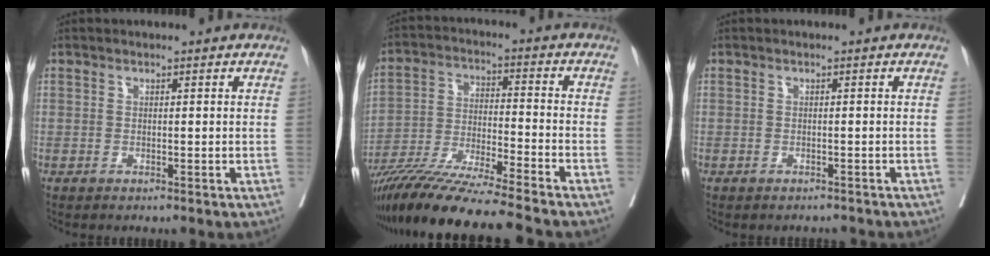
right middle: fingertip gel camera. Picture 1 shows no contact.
{"total": 16.5, "force": [-14.2, -1.6, 8.1], "torque": [-0.152, -0.034, -0.251]}
{"total": 1.9, "force": [-1.8, 0.6, 0.0], "torque": [0.002, -0.002, -0.026]}